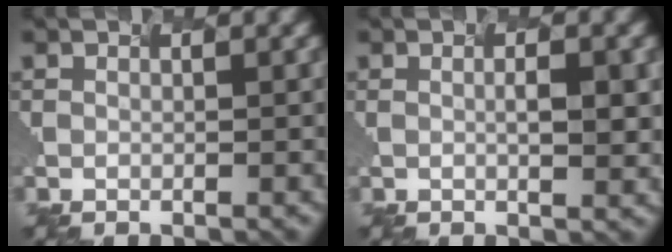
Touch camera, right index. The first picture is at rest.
{"total": 1.7, "force": [-0.1, 0.2, 1.7], "torque": [-0.028, 0.000, 0.006]}